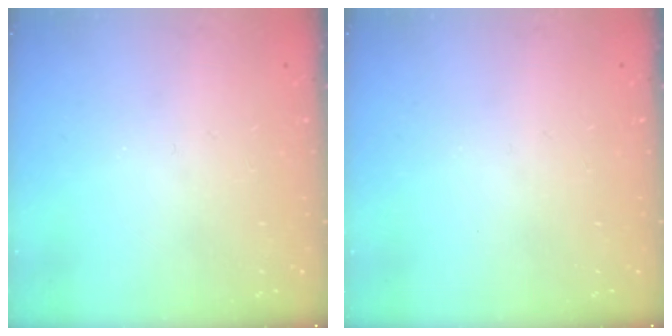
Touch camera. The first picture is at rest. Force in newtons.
{"total": 0.0}